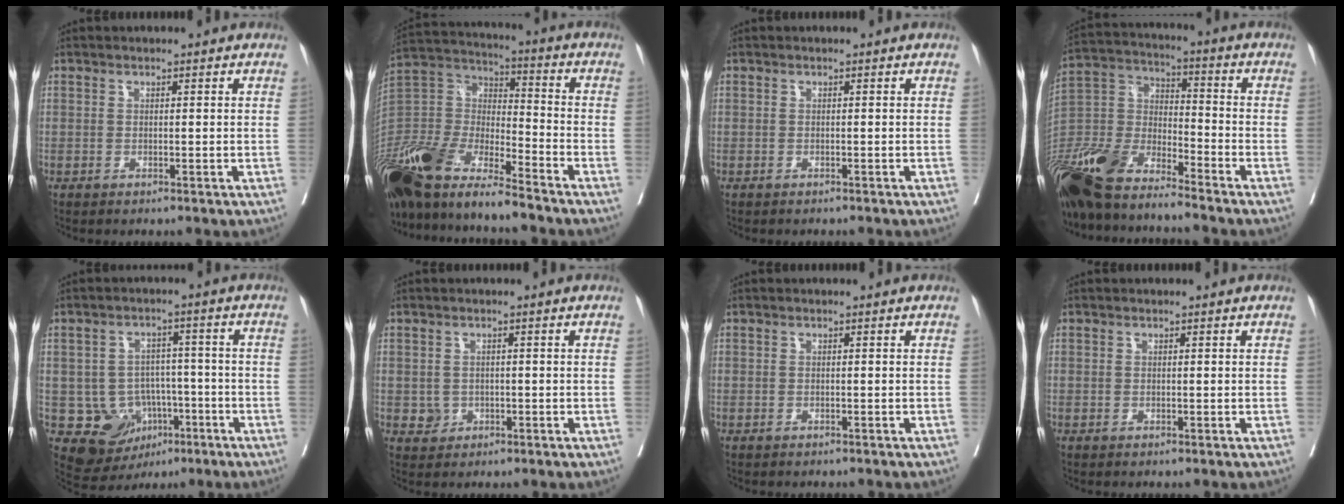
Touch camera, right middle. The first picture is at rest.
{"total": 20.1, "force": [-16.3, 4.3, 11.0], "torque": [-0.250, -0.028, -0.316]}
{"total": 1.3, "force": [-1.2, 0.6, 0.2], "torque": [-0.012, 0.001, -0.017]}
{"total": 16.7, "force": [-14.3, 3.6, 7.8], "torque": [-0.169, -0.004, -0.283]}
{"total": 8.5, "force": [-2.9, 7.6, 2.5], "torque": [-0.032, 0.020, -0.032]}
{"total": 1.9, "force": [-0.5, 1.8, 0.5], "torque": [-0.004, 0.005, -0.002]}
{"total": 1.4, "force": [-1.3, 0.6, 0.2], "torque": [-0.011, 0.000, -0.018]}
{"total": 0.0}